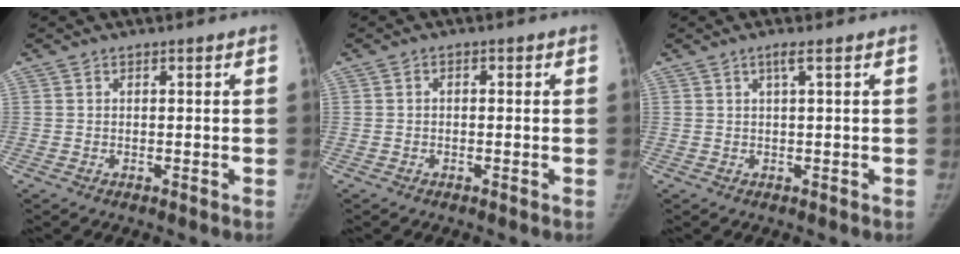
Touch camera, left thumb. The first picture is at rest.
{"total": 0.8, "force": [-0.1, 0.6, 0.4], "torque": [0.001, 0.004, -0.007]}
{"total": 1.5, "force": [0.7, -0.2, 1.3], "torque": [-0.030, 0.005, 0.015]}